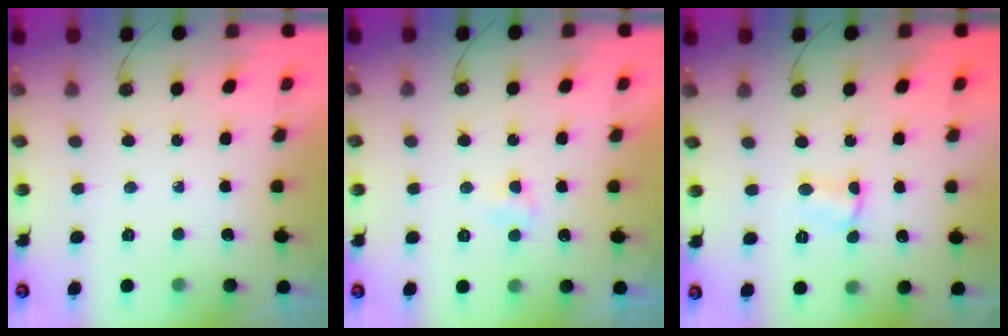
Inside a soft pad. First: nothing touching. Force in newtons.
{"total": 2.9, "press": 2.9, "slide": 0.3}
{"total": 2.6, "press": 2.6, "slide": 0.4}